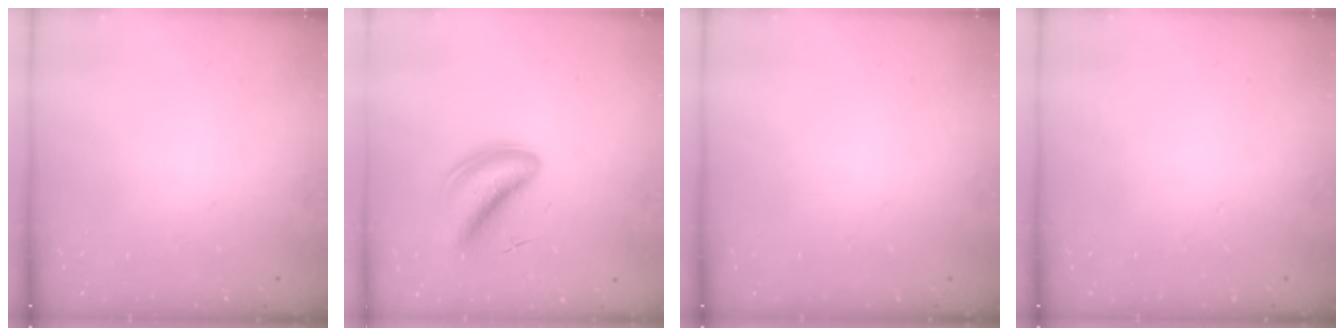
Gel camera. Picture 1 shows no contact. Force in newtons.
{"total": 6.0, "press": 5.7, "slide": 1.9}
{"total": 0.0}
{"total": 0.0}